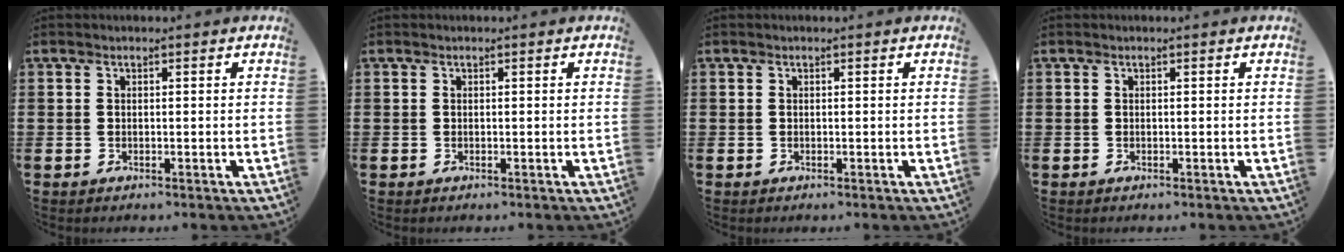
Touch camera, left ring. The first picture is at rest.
{"total": 0.0}
{"total": 0.0}
{"total": 0.0}